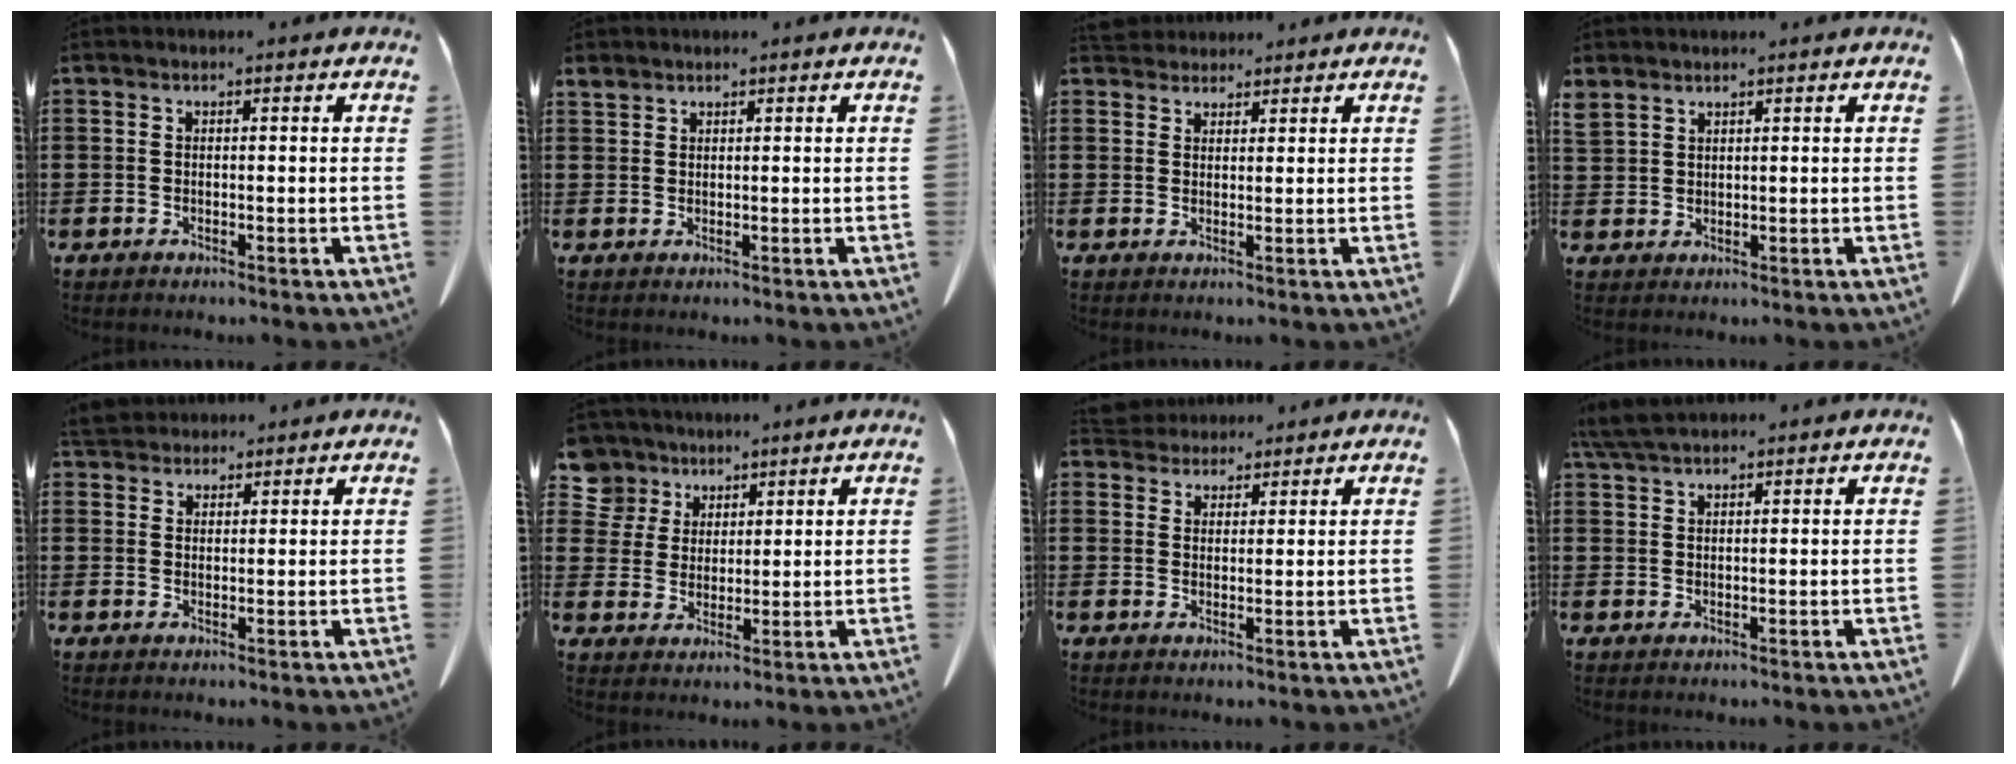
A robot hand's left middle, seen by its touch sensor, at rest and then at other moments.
{"total": 1.4, "force": [1.2, 0.4, 0.4], "torque": [-0.011, 0.001, 0.024]}
{"total": 3.0, "force": [2.9, 0.9, 0.4], "torque": [-0.016, -0.003, 0.056]}
{"total": 1.9, "force": [1.8, 0.6, 0.1], "torque": [-0.008, -0.001, 0.037]}
{"total": 3.6, "force": [3.3, 1.1, 0.8], "torque": [-0.026, -0.002, 0.064]}
{"total": 5.7, "force": [4.0, 4.1, 0.3], "torque": [-0.032, -0.010, 0.073]}
{"total": 3.2, "force": [3.0, 0.9, -0.1], "torque": [-0.010, -0.004, 0.058]}
{"total": 3.8, "force": [3.2, 0.6, 2.0], "torque": [-0.048, -0.001, 0.061]}